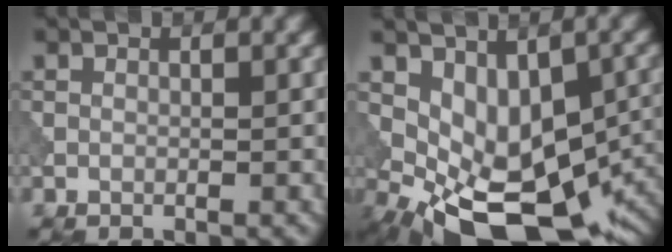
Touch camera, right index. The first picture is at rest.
{"total": 10.6, "force": [-1.5, 5.7, 8.8], "torque": [-0.143, -0.024, -0.009]}